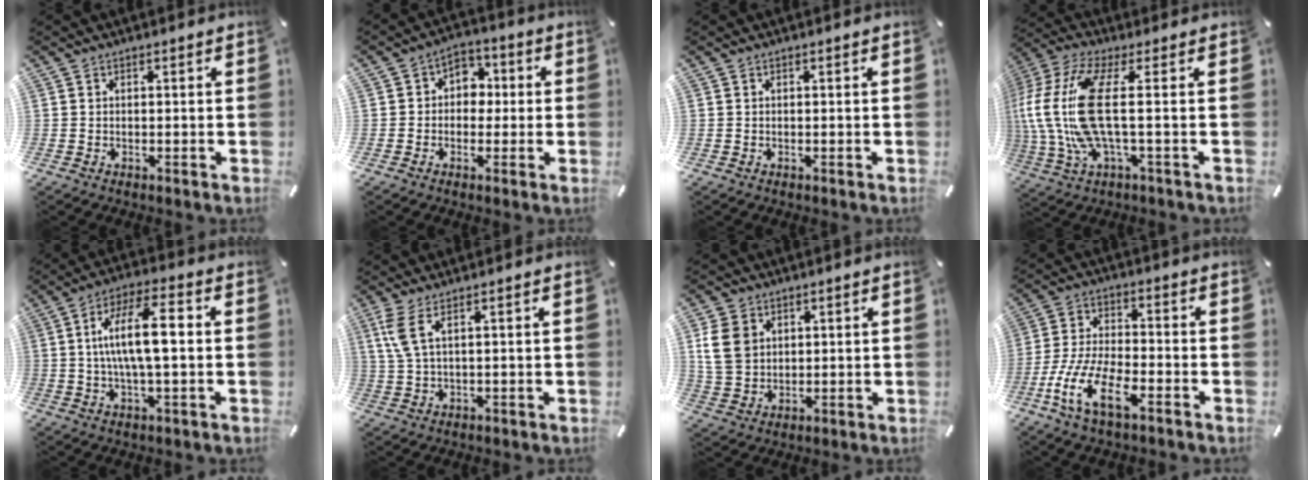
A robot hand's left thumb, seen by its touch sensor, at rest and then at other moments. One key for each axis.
{"total": 5.0, "fx": -0.9, "fy": 4.5, "fz": 2.0, "tx": -0.029, "ty": 0.009, "tz": -0.023}
{"total": 0.0}
{"total": 19.6, "fx": 0.4, "fy": 6.2, "fz": 18.5, "tx": -0.412, "ty": -0.032, "tz": 0.000}
{"total": 12.9, "fx": 0.9, "fy": 4.2, "fz": 12.1, "tx": -0.227, "ty": 0.005, "tz": 0.011}
{"total": 5.4, "fx": 2.2, "fy": 1.2, "fz": 4.8, "tx": -0.107, "ty": -0.005, "tz": 0.036}
{"total": 8.7, "fx": 2.5, "fy": 7.3, "fz": 4.0, "tx": -0.104, "ty": 0.009, "tz": 0.048}
{"total": 12.1, "fx": -6.4, "fy": 5.4, "fz": 8.7, "tx": -0.195, "ty": 0.013, "tz": -0.123}